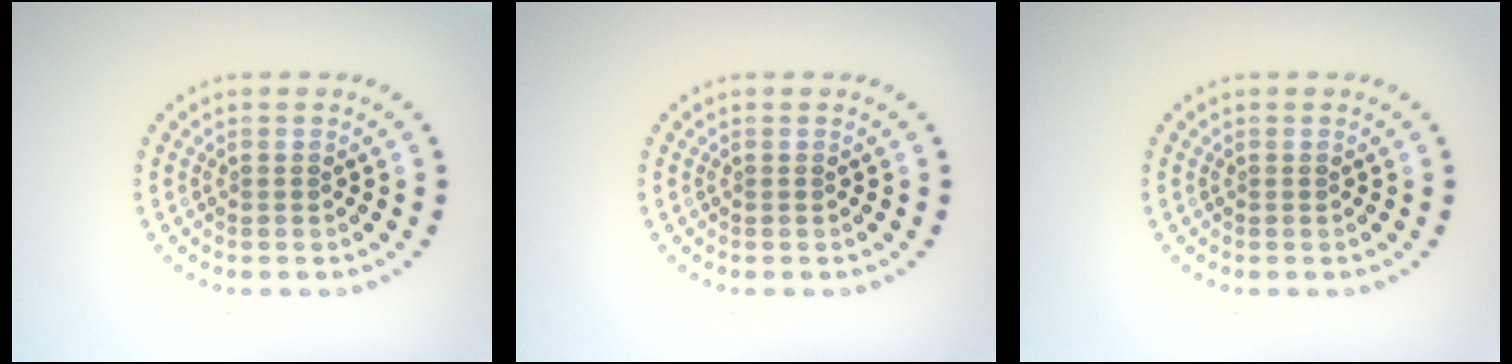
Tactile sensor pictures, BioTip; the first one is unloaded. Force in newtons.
{"total": 0.0}
{"total": 0.0}